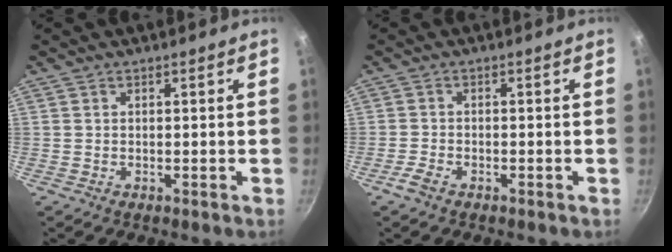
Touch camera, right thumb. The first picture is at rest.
{"total": 2.6, "force": [-1.8, 1.2, 1.5], "torque": [-0.041, 0.013, -0.039]}